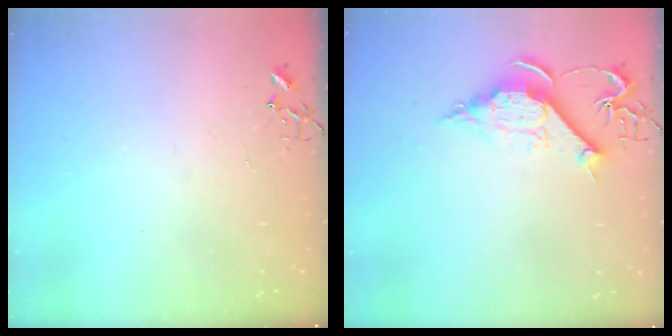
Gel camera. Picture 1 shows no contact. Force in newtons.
{"total": 10.8, "press": 10.7, "slide": 1.3}